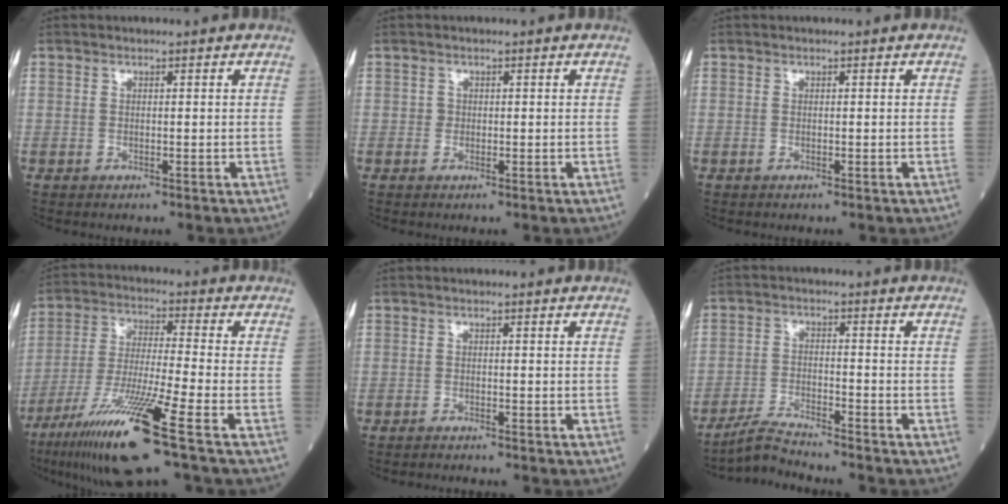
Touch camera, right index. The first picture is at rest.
{"total": 0.7, "force": [0.0, 0.7, 0.1], "torque": [0.001, 0.003, 0.000]}
{"total": 0.0}
{"total": 16.1, "force": [-8.8, -0.3, 13.5], "torque": [-0.277, -0.045, -0.161]}
{"total": 1.1, "force": [-1.1, 0.0, 0.1], "torque": [-0.006, -0.003, -0.013]}
{"total": 4.7, "force": [-4.6, -0.8, 0.6], "torque": [-0.017, -0.017, -0.084]}